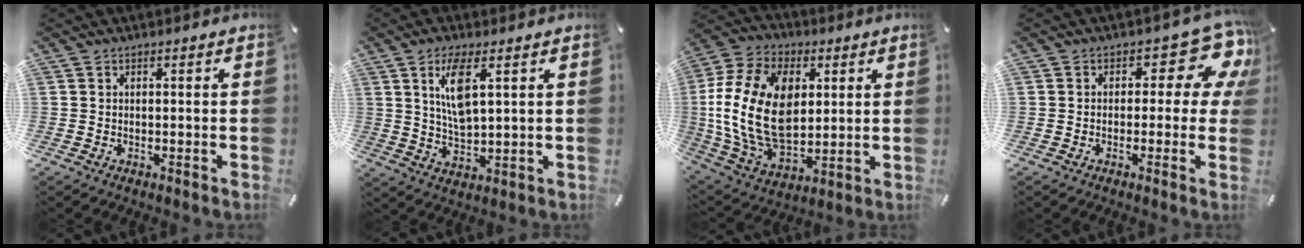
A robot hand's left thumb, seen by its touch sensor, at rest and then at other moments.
{"total": 9.0, "force": [3.6, 3.1, 7.6], "torque": [-0.147, -0.008, 0.059]}
{"total": 21.0, "force": [2.3, 14.7, 14.9], "torque": [-0.322, 0.001, 0.040]}
{"total": 11.8, "force": [4.7, 6.0, 9.1], "torque": [-0.110, -0.036, 0.080]}